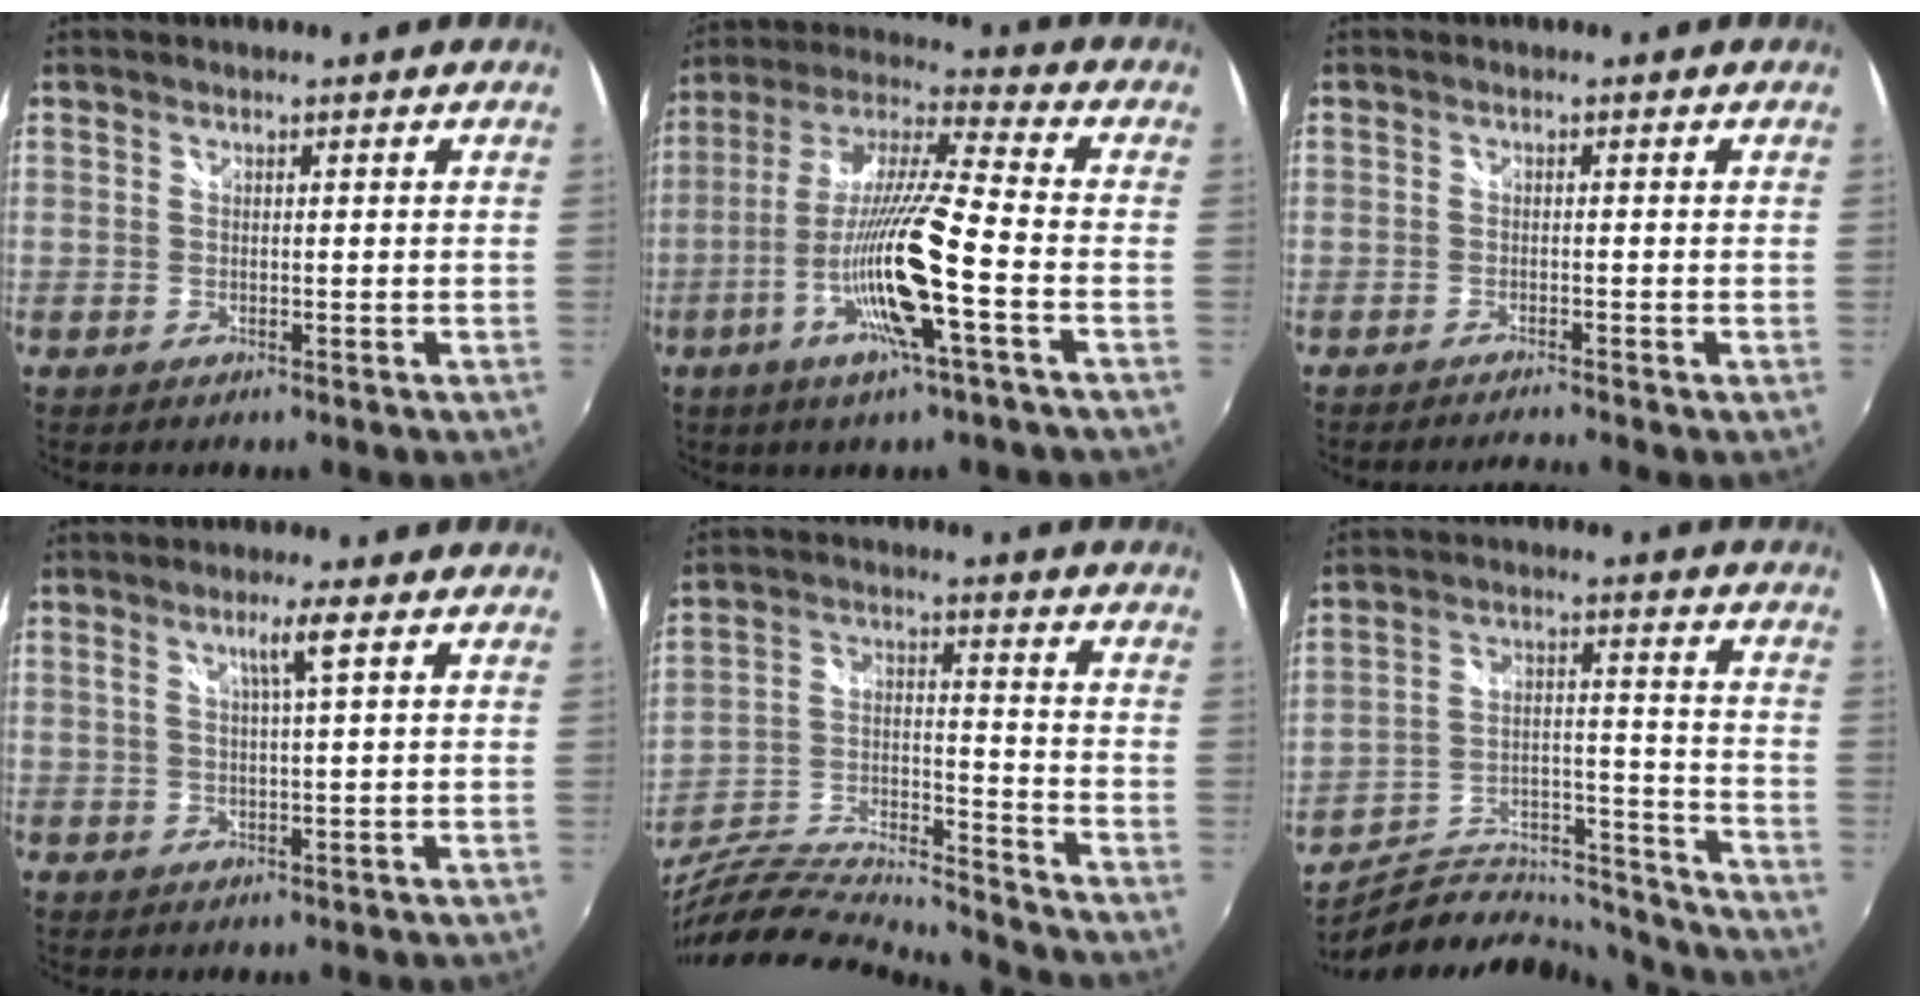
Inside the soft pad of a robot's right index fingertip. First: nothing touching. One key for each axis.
{"total": 16.9, "fx": -6.6, "fy": 0.8, "fz": 15.5, "tx": -0.295, "ty": -0.022, "tz": -0.127}
{"total": 1.9, "fx": -1.8, "fy": -0.5, "fz": 0.3, "tx": -0.011, "ty": -0.007, "tz": -0.038}
{"total": 3.3, "fx": 1.2, "fy": -0.7, "fz": 3.0, "tx": -0.055, "ty": -0.002, "tz": 0.024}
{"total": 16.4, "fx": -15.1, "fy": 1.4, "fz": 6.3, "tx": -0.134, "ty": -0.007, "tz": -0.276}
{"total": 20.0, "fx": -18.2, "fy": 6.1, "fz": 5.5, "tx": -0.089, "ty": 0.044, "tz": -0.260}